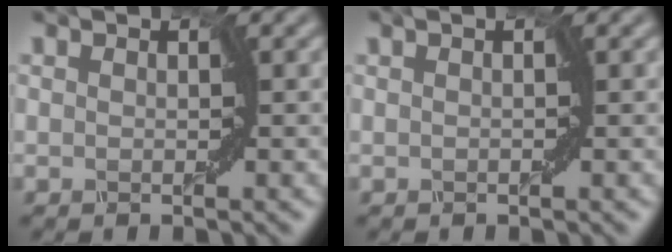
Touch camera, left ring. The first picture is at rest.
{"total": 0.5, "force": [0.0, -0.4, -0.2], "torque": [0.001, 0.003, 0.004]}